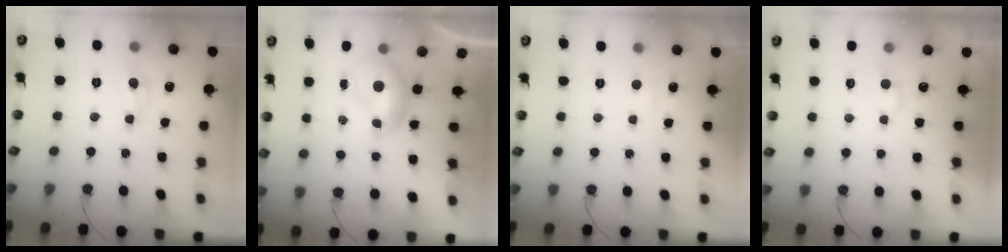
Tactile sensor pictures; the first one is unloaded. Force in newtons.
{"total": 0.0}
{"total": 3.1, "press": 3.1, "slide": 0.4}
{"total": 1.8, "press": 1.7, "slide": 0.5}